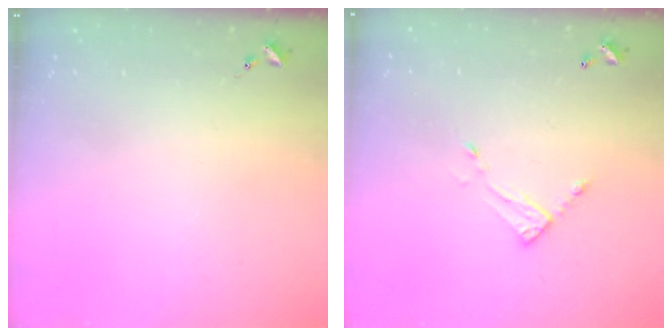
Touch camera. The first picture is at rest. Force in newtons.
{"total": 5.5, "press": 5.5, "slide": 0.3}